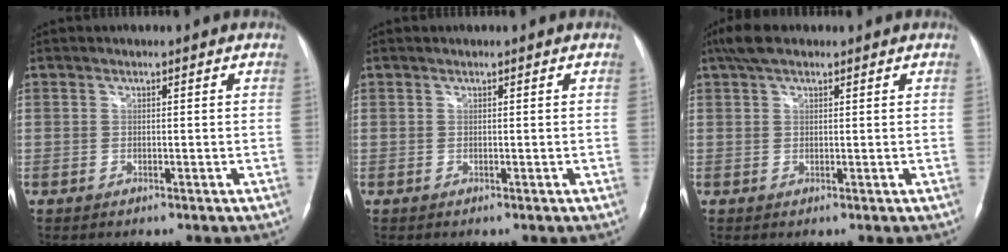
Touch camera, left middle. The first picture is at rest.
{"total": 0.0}
{"total": 4.2, "force": [3.0, 1.6, 2.5], "torque": [-0.058, 0.023, 0.059]}